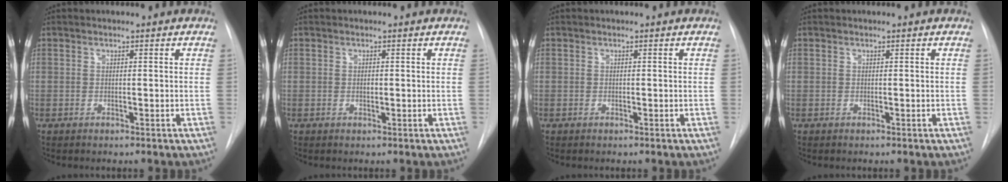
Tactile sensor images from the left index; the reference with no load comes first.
{"total": 1.1, "force": [-1.1, 0.2, 0.2], "torque": [-0.003, -0.006, -0.016]}
{"total": 1.2, "force": [-1.2, -0.1, -0.1], "torque": [0.003, -0.006, -0.017]}
{"total": 0.0}